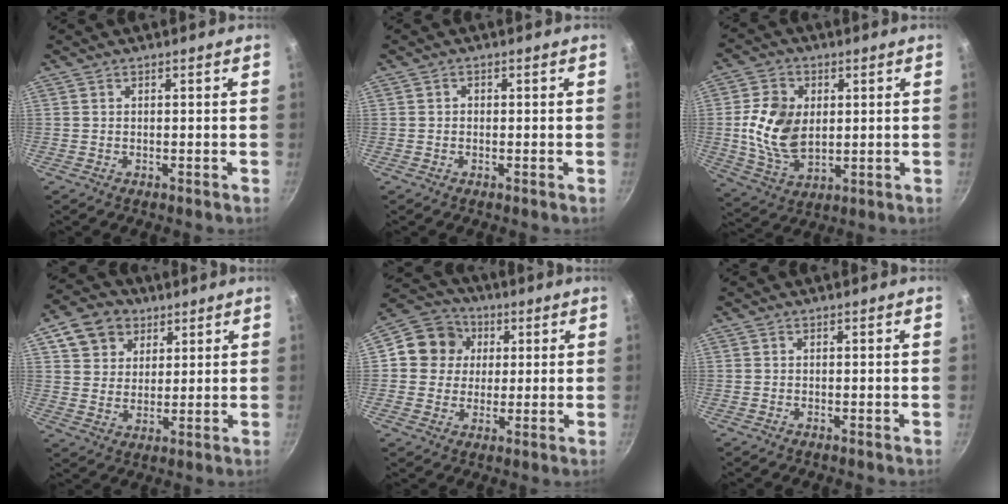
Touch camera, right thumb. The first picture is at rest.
{"total": 0.6, "force": [-0.1, 0.6, 0.3], "torque": [-0.003, 0.003, -0.003]}
{"total": 12.6, "force": [1.0, 8.5, 9.2], "torque": [-0.159, -0.010, 0.025]}
{"total": 10.1, "force": [5.0, 7.8, 3.9], "torque": [-0.039, -0.005, 0.083]}
{"total": 10.0, "force": [2.1, 9.2, 3.4], "torque": [-0.024, 0.014, 0.019]}
{"total": 0.0}